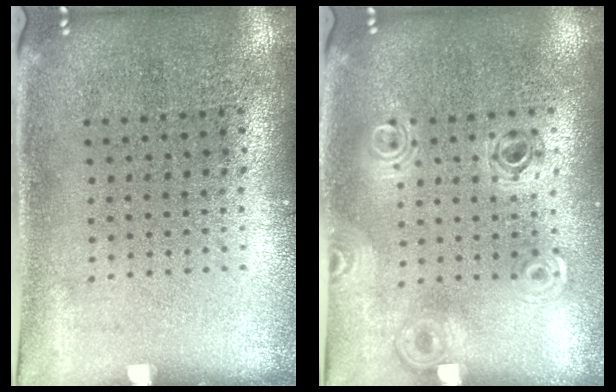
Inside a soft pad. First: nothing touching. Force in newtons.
{"total": 0.9, "press": 0.9, "slide": 0.1}